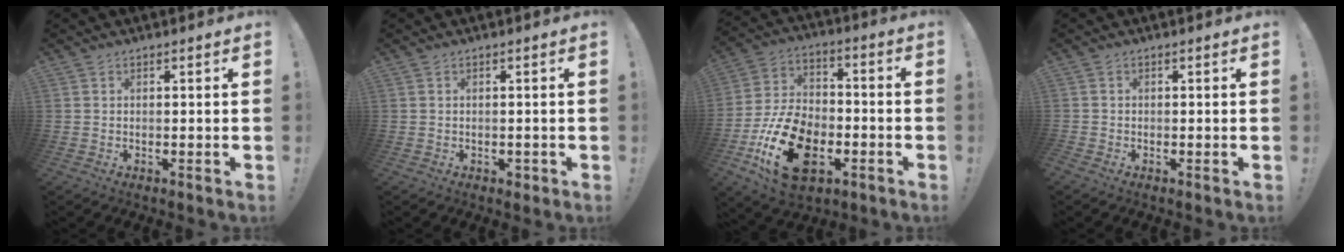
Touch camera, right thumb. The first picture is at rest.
{"total": 1.1, "force": [-0.3, 0.9, 0.6], "torque": [-0.010, 0.005, -0.004]}
{"total": 21.6, "force": [-8.2, 13.9, 14.3], "torque": [-0.260, 0.054, -0.129]}
{"total": 0.8, "force": [-0.6, 0.6, 0.0], "torque": [-0.003, 0.002, -0.010]}